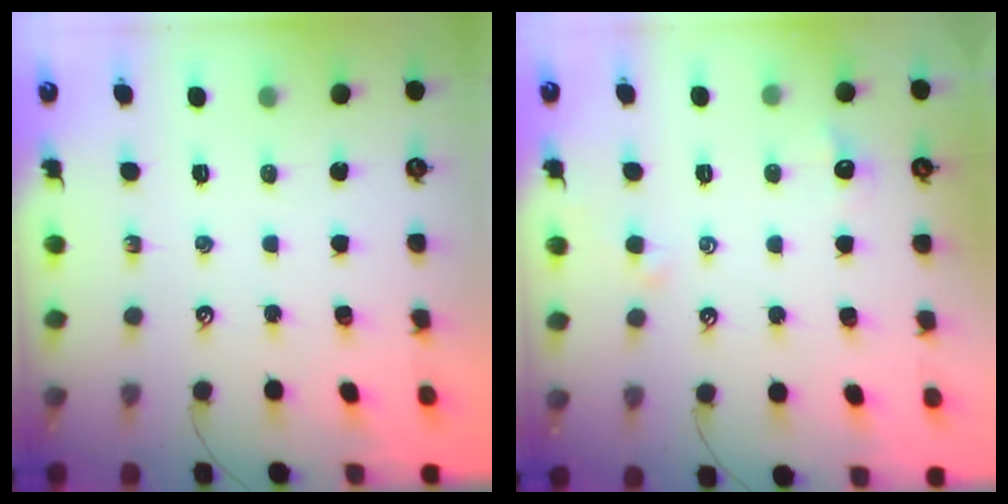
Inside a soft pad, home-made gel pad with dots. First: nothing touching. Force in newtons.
{"total": 1.1, "press": 0.9, "slide": 0.7}